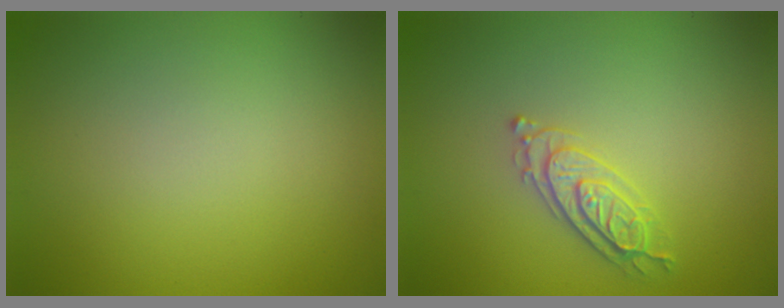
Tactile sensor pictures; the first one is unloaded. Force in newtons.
{"total": 2.4, "press": 2.3, "slide": 0.5}